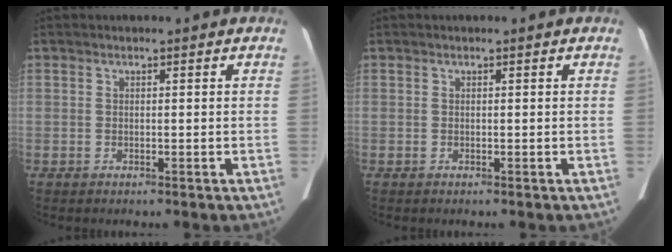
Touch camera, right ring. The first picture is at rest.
{"total": 0.0}